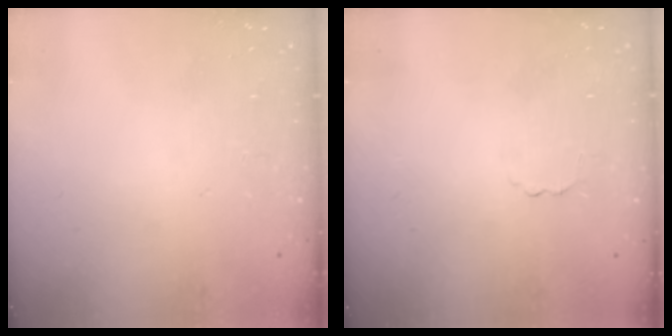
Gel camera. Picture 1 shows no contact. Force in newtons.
{"total": 1.4, "press": 1.3, "slide": 0.4}